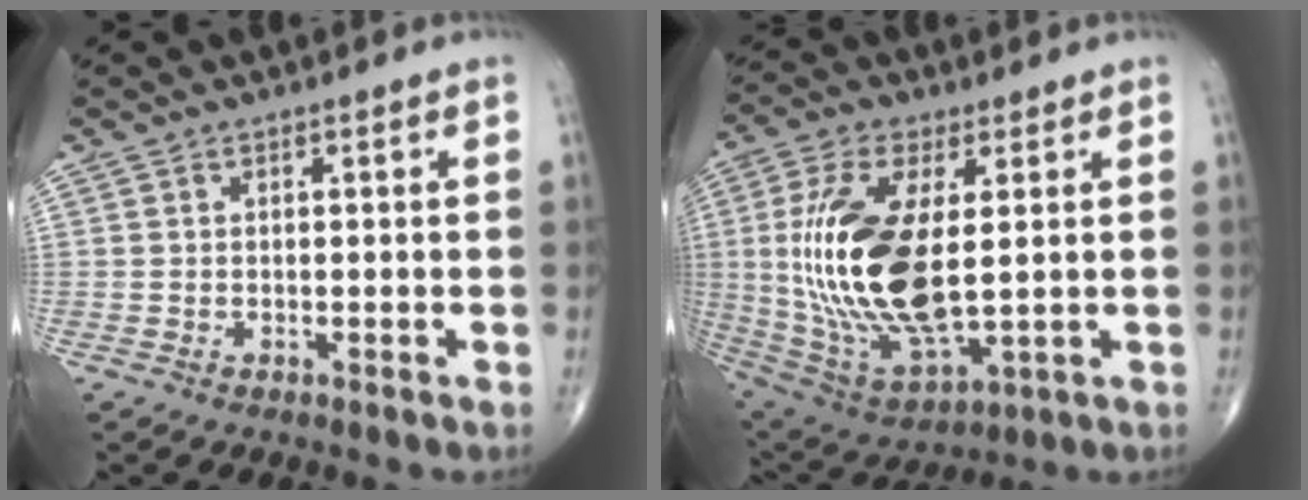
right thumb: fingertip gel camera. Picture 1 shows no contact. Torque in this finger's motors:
{"motor_torque": [1.06, 3.95, 2.43, 0.34, 0.84]}